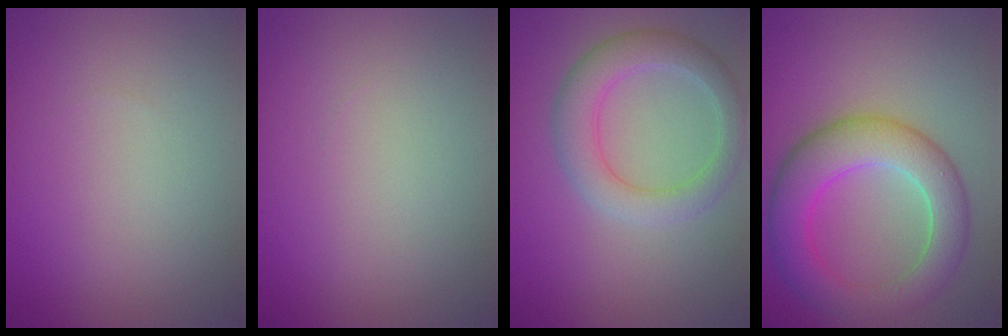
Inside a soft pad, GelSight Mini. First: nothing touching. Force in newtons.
{"total": 0.0}
{"total": 4.1, "press": 4.1, "slide": 0.1}
{"total": 6.8, "press": 6.8, "slide": 0.1}